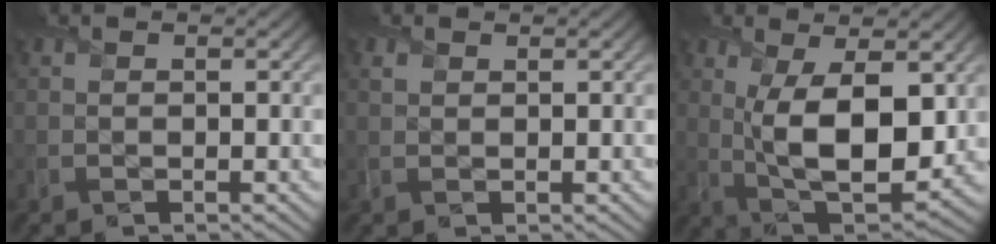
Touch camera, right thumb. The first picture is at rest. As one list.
[{"total": 1.0, "force": [0.7, 0.5, 0.4], "torque": [-0.012, 0.001, 0.015]}, {"total": 11.1, "force": [1.2, 5.2, 9.8], "torque": [-0.191, -0.011, 0.028]}]